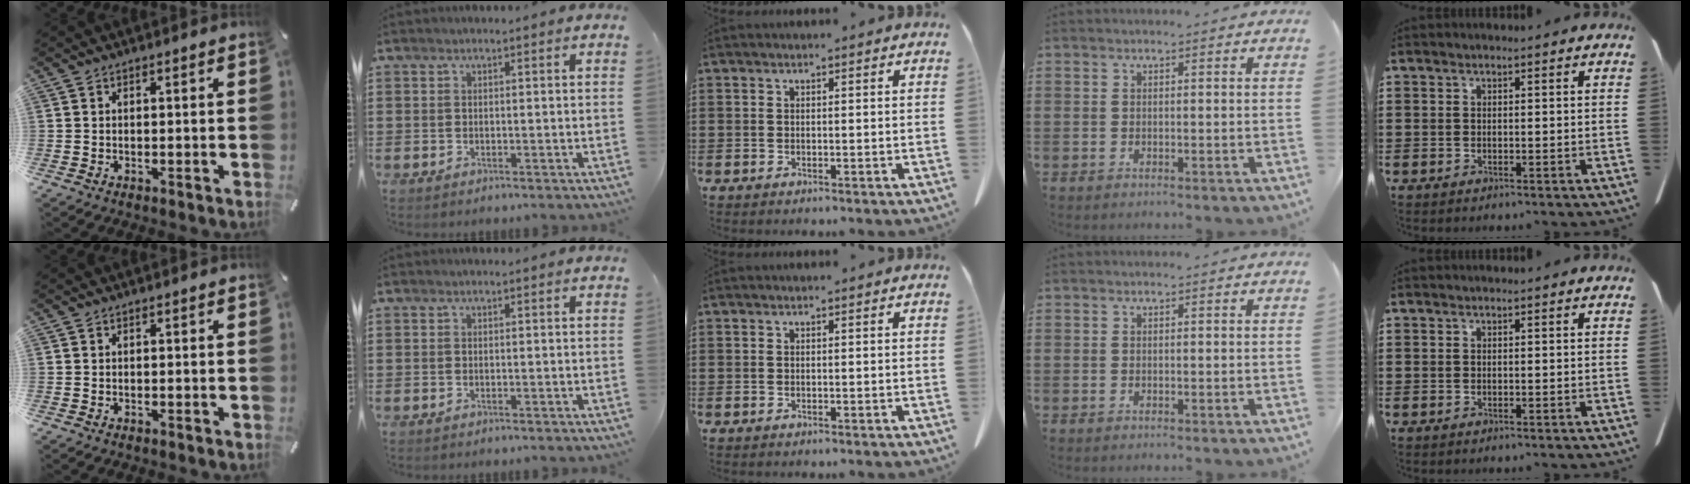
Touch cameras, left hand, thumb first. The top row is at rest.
{}